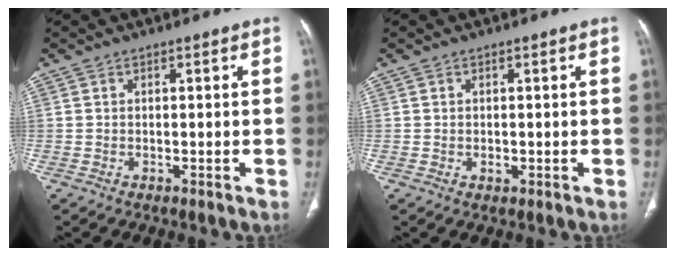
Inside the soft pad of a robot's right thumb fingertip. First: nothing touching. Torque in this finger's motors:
{"motor_torque": [-0.28, 0.01, -0.28, 0.15, 0.05]}